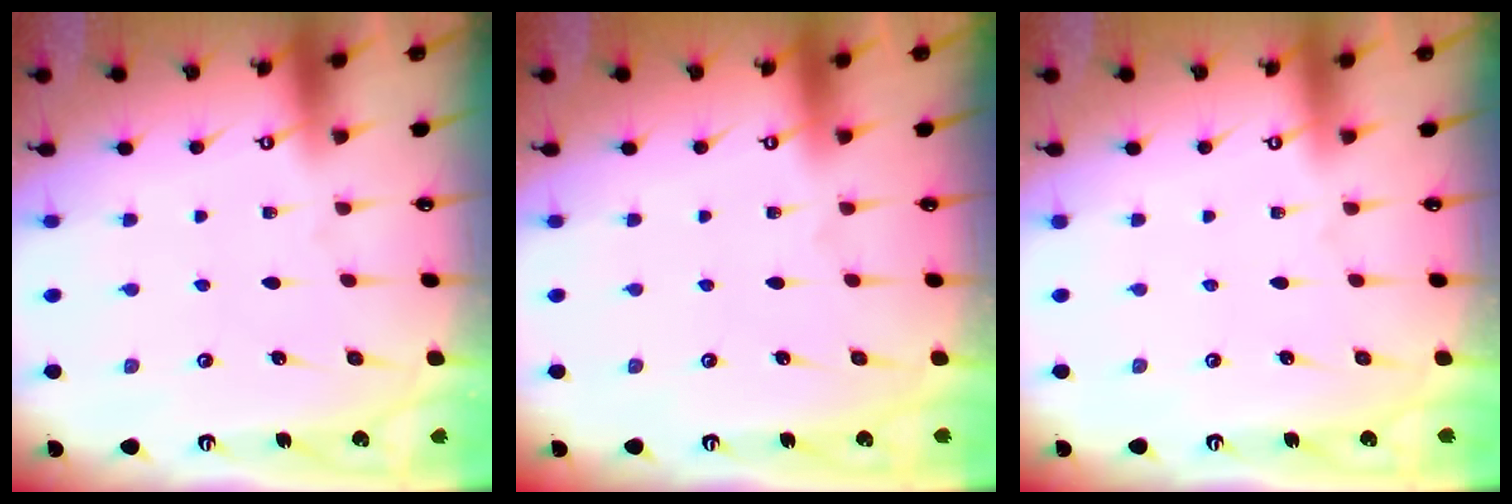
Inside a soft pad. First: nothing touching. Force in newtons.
{"total": 0.0}
{"total": 0.0}